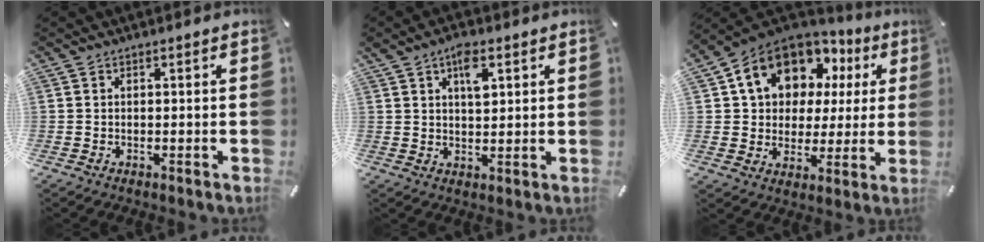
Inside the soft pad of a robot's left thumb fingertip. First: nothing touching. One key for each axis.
{"total": 6.0, "fx": 2.7, "fy": 3.0, "fz": 4.3, "tx": -0.062, "ty": -0.006, "tz": 0.041}
{"total": 14.5, "fx": 7.4, "fy": 11.1, "fz": 5.6, "tx": -0.120, "ty": -0.034, "tz": 0.144}